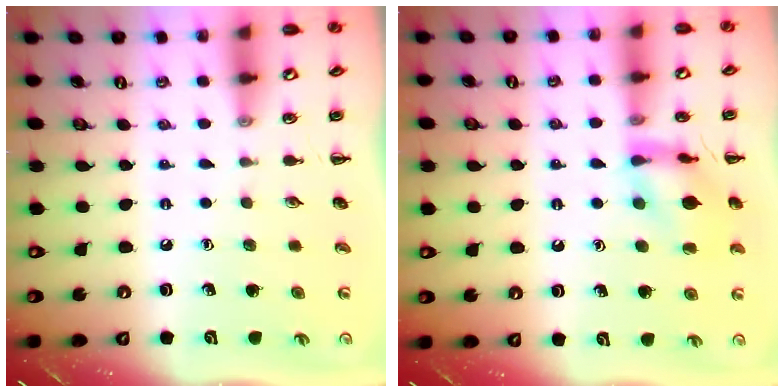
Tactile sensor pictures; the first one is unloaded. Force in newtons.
{"total": 13.2, "press": 13.2, "slide": 0.7}